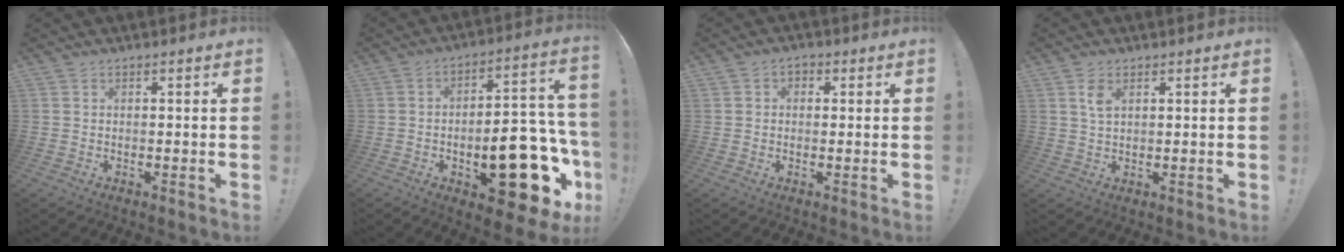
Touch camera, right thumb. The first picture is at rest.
{"total": 22.7, "force": [-7.8, 9.9, 18.9], "torque": [-0.241, 0.048, -0.107]}
{"total": 2.3, "force": [-0.2, 1.9, 1.3], "torque": [-0.023, 0.008, -0.003]}
{"total": 3.4, "force": [1.6, 1.5, 2.6], "torque": [-0.039, -0.005, 0.026]}